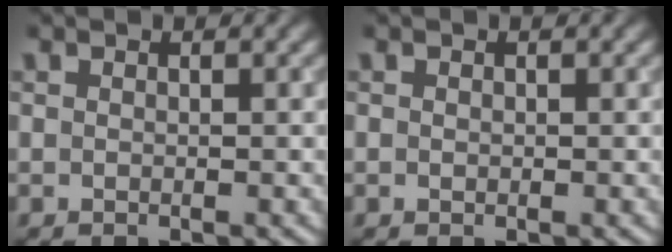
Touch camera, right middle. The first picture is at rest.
{"total": 0.0}